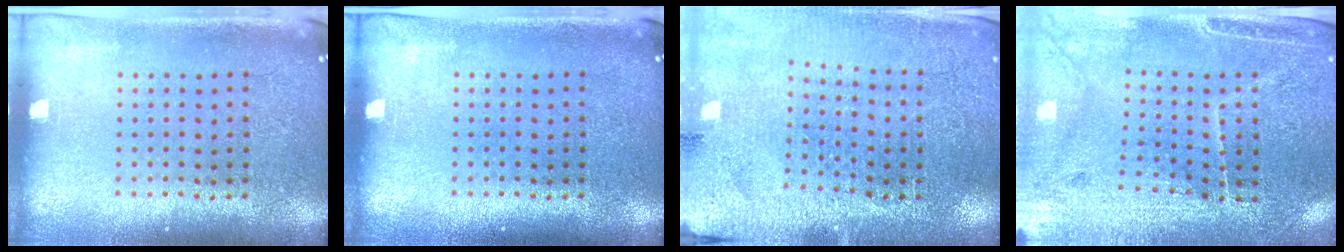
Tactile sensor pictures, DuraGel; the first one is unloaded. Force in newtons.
{"total": 0.0}
{"total": 2.8, "press": 2.8, "slide": 0.2}
{"total": 3.2, "press": 3.0, "slide": 1.1}